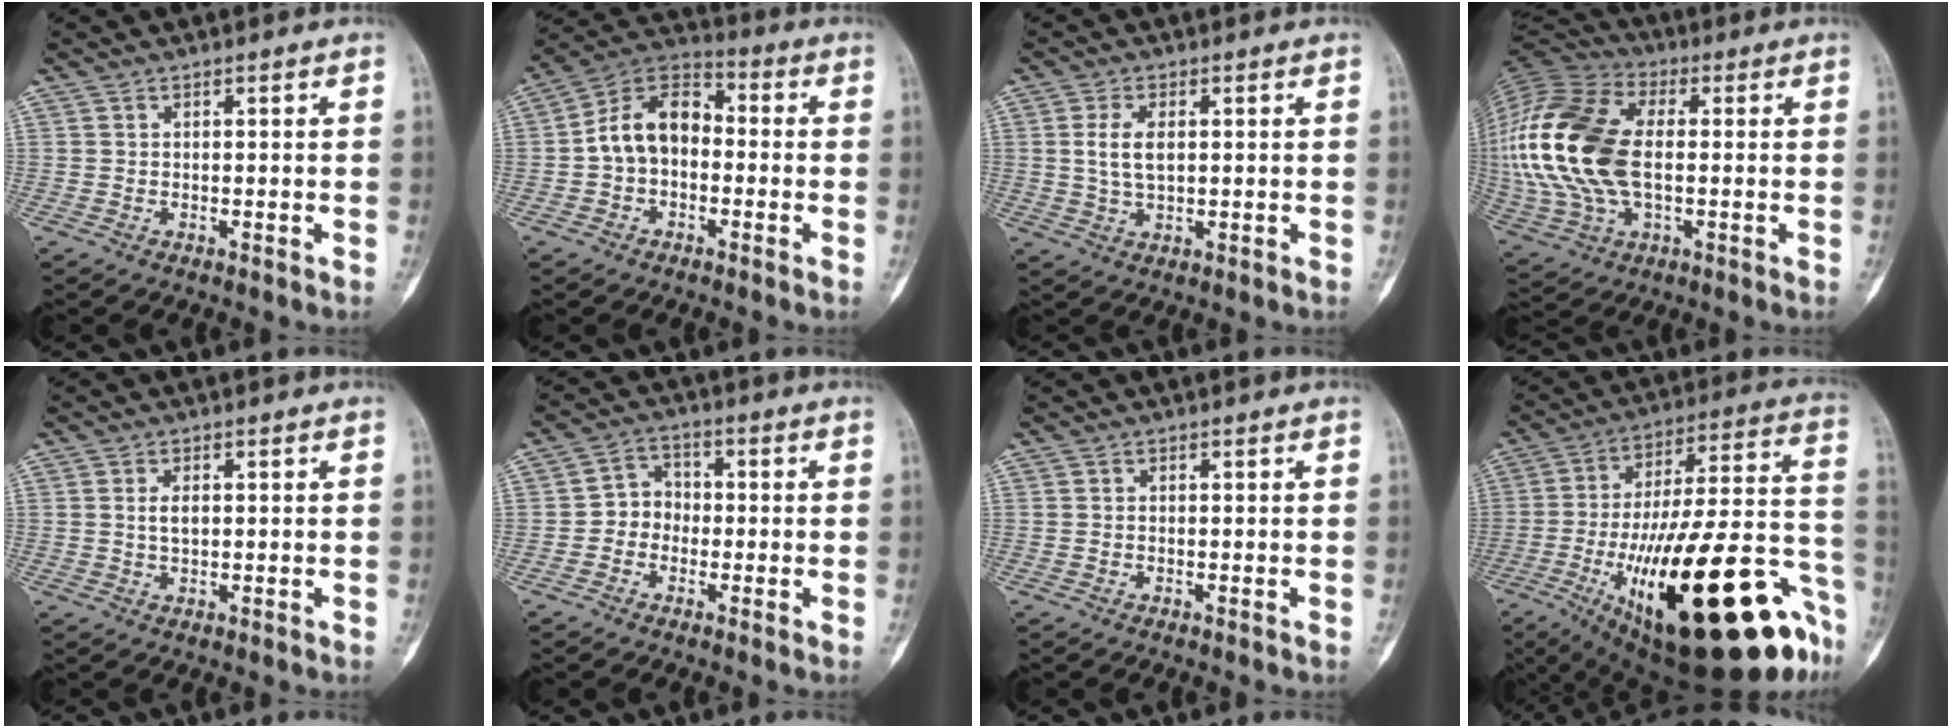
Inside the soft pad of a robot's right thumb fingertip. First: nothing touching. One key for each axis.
{"total": 11.0, "fx": -0.9, "fy": 7.6, "fz": 7.9, "tx": -0.121, "ty": 0.038, "tz": -0.033}
{"total": 4.8, "fx": 0.9, "fy": 2.4, "fz": 4.1, "tx": -0.088, "ty": -0.002, "tz": 0.017}
{"total": 21.9, "fx": 0.3, "fy": 12.4, "fz": 18.0, "tx": -0.411, "ty": 0.008, "tz": 0.004}
{"total": 2.1, "fx": 0.4, "fy": 1.0, "fz": 1.8, "tx": -0.034, "ty": -0.001, "tz": 0.005}
{"total": 4.4, "fx": -1.2, "fy": 3.8, "fz": 1.9, "tx": -0.005, "ty": 0.020, "tz": -0.040}
{"total": 0.0}
{"total": 39.2, "fx": -16.3, "fy": 12.2, "fz": 33.4, "tx": -0.449, "ty": 0.045, "tz": -0.239}